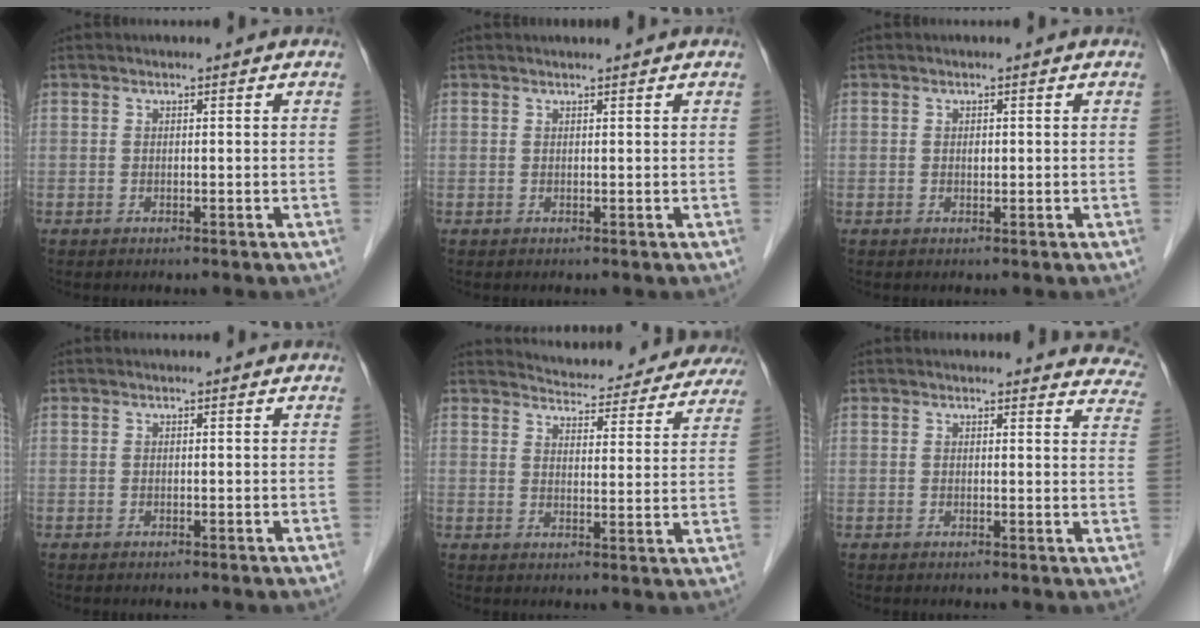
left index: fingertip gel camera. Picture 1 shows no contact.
{"total": 1.8, "force": [1.7, -0.1, 0.6], "torque": [-0.007, 0.011, 0.023]}
{"total": 0.6, "force": [-0.2, 0.4, 0.4], "torque": [-0.008, -0.004, -0.004]}
{"total": 0.0}
{"total": 18.5, "force": [17.6, 4.1, 3.9], "torque": [-0.035, -0.032, 0.199]}
{"total": 13.8, "force": [13.2, 3.2, 2.6], "torque": [0.008, -0.042, 0.110]}